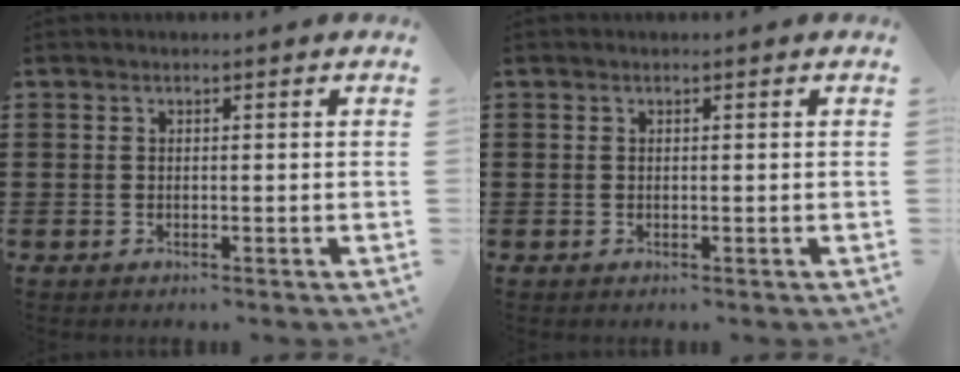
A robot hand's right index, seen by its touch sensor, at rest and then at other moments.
{"total": 0.0}